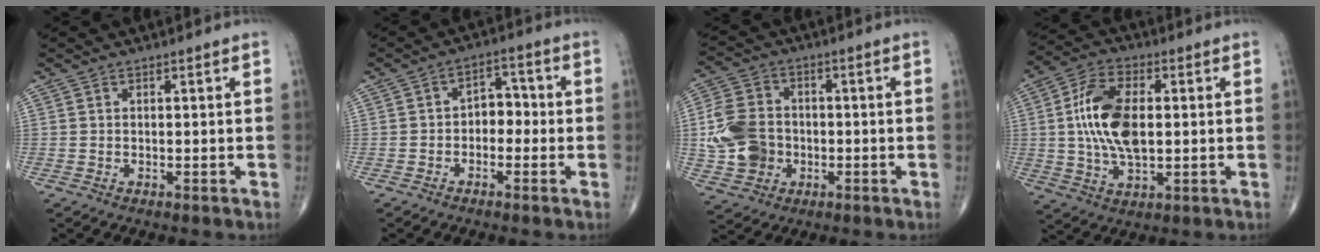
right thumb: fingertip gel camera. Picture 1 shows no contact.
{"total": 4.8, "force": [-1.0, 3.3, 3.2], "torque": [-0.021, 0.023, -0.029]}
{"total": 11.0, "force": [-1.4, 9.1, 6.1], "torque": [-0.108, 0.013, -0.026]}
{"total": 13.5, "force": [1.1, 7.1, 11.5], "torque": [-0.218, 0.007, 0.018]}